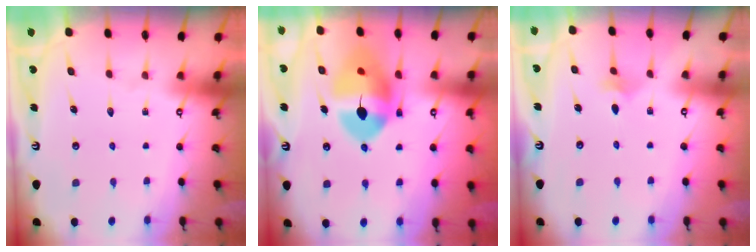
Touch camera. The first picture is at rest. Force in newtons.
{"total": 14.7, "press": 14.6, "slide": 2.1}
{"total": 2.5, "press": 2.4, "slide": 0.6}